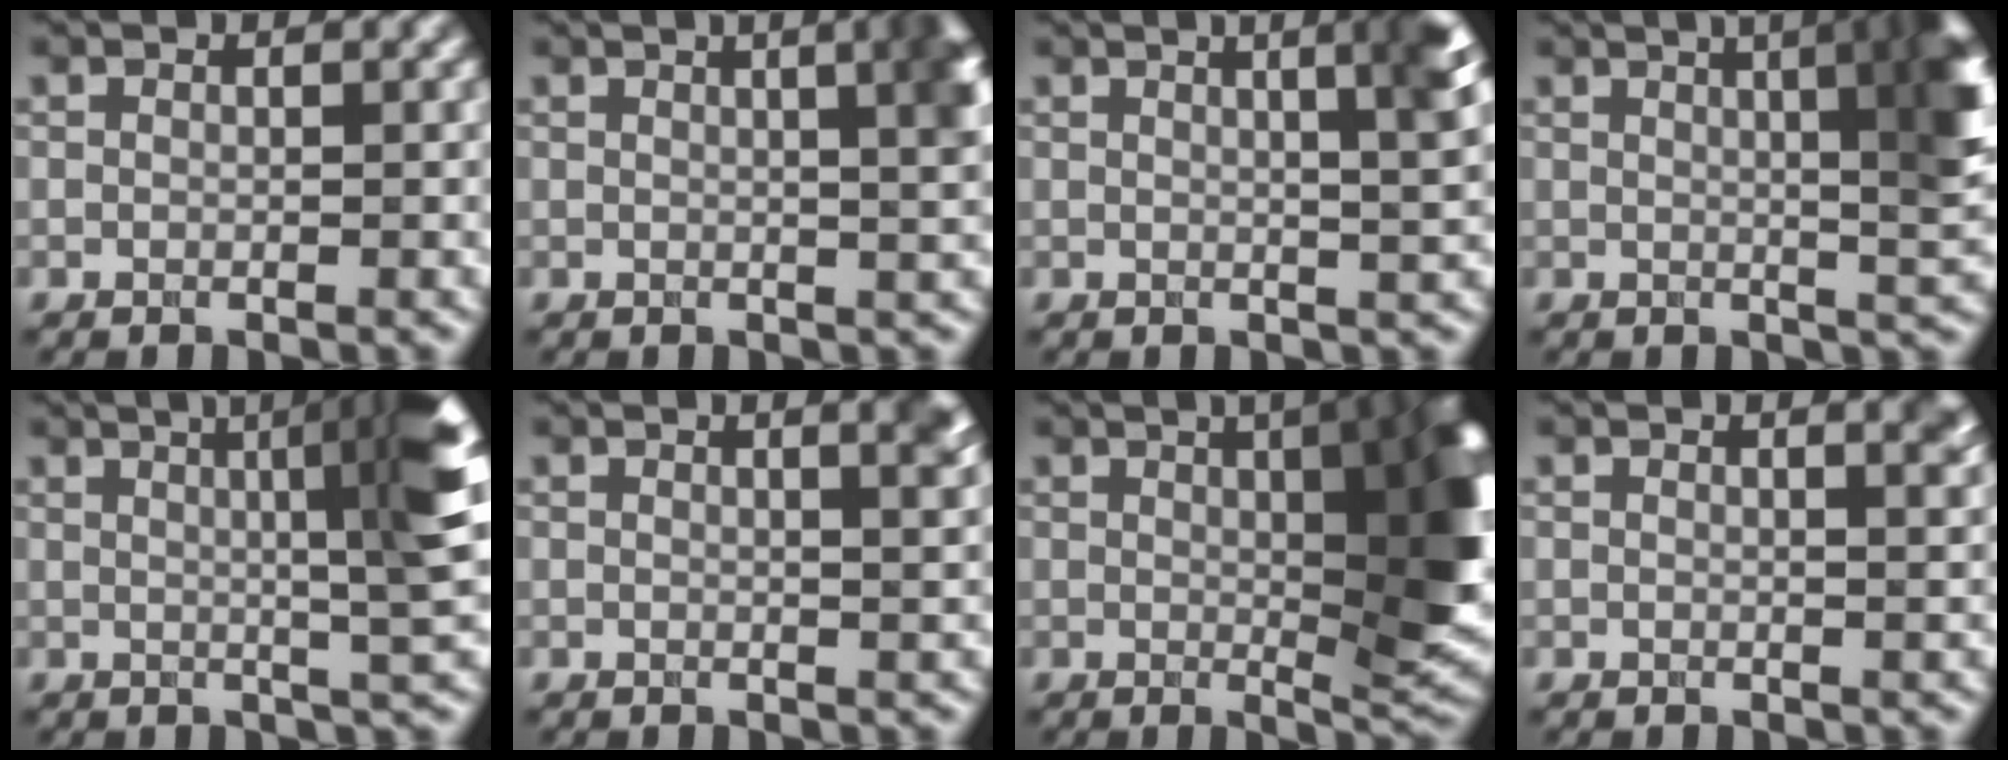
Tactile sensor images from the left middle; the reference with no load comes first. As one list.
[{"total": 7.5, "force": [2.1, 3.1, 6.5], "torque": [-0.020, 0.033, 0.006]}, {"total": 7.3, "force": [2.5, 2.6, 6.3], "torque": [-0.035, 0.034, 0.008]}, {"total": 12.1, "force": [3.3, 4.6, 10.7], "torque": [-0.073, 0.044, 0.020]}, {"total": 9.0, "force": [1.9, 1.4, 8.7], "torque": [-0.092, 0.019, 0.026]}, {"total": 3.8, "force": [1.6, 1.5, 3.1], "torque": [-0.011, 0.011, 0.005]}, {"total": 14.5, "force": [2.7, 5.7, 13.0], "torque": [-0.106, 0.006, 0.032]}, {"total": 2.6, "force": [1.2, 0.9, 2.1], "torque": [-0.009, 0.004, 0.010]}]